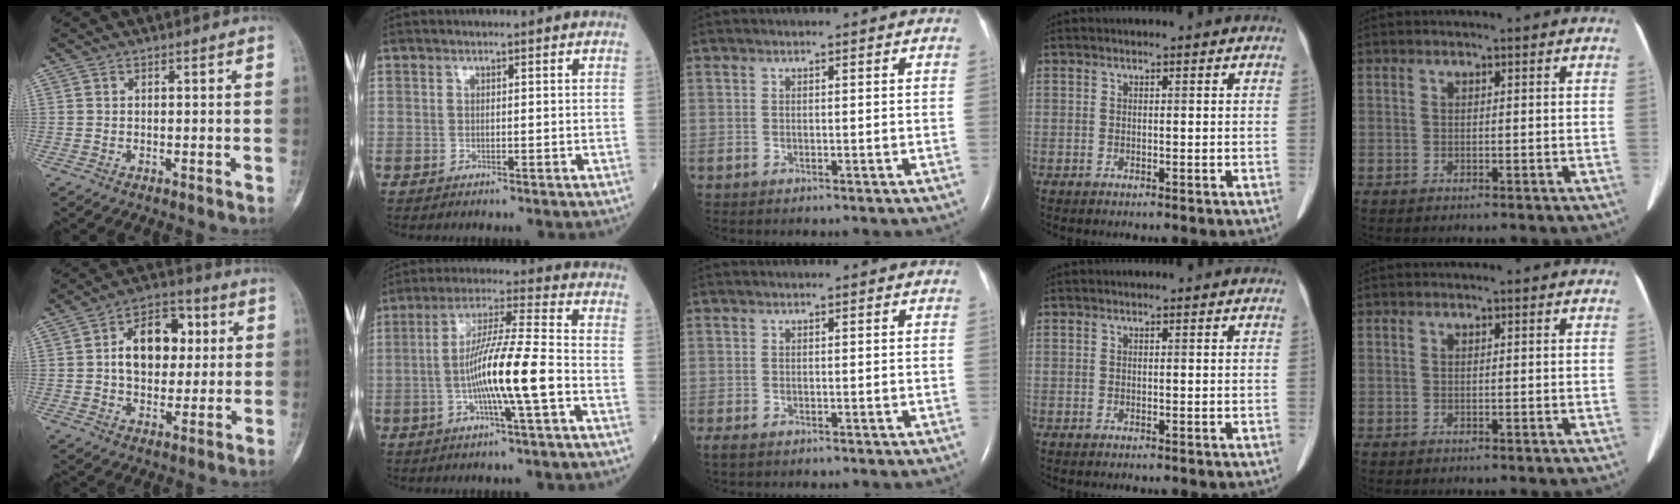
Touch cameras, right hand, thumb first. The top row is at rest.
{"thumb": {"total": 13.1, "force": [2.0, 8.9, 9.4], "torque": [-0.105, 0.015, 0.026]}, "index": {"total": 11.7, "force": [-2.9, -0.3, 11.4], "torque": [-0.212, 0.001, -0.059]}, "middle": {"total": 1.2, "force": [-0.8, 0.4, 0.8], "torque": [-0.022, -0.006, -0.015]}}